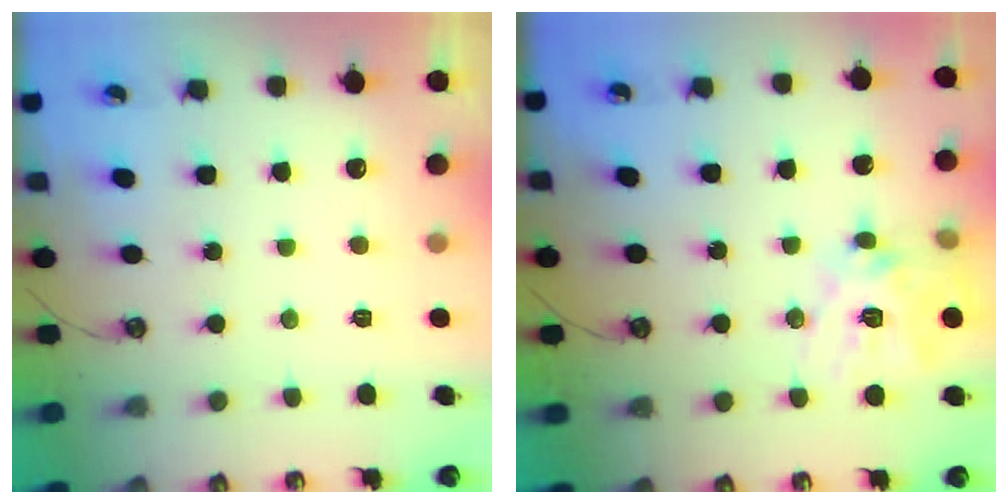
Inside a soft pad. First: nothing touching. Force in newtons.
{"total": 16.5, "press": 16.4, "slide": 2.2}